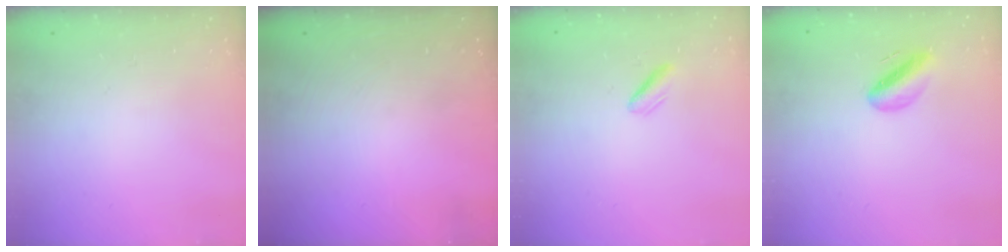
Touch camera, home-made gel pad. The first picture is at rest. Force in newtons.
{"total": 0.0}
{"total": 2.1, "press": 2.0, "slide": 0.7}
{"total": 6.1, "press": 5.7, "slide": 2.2}